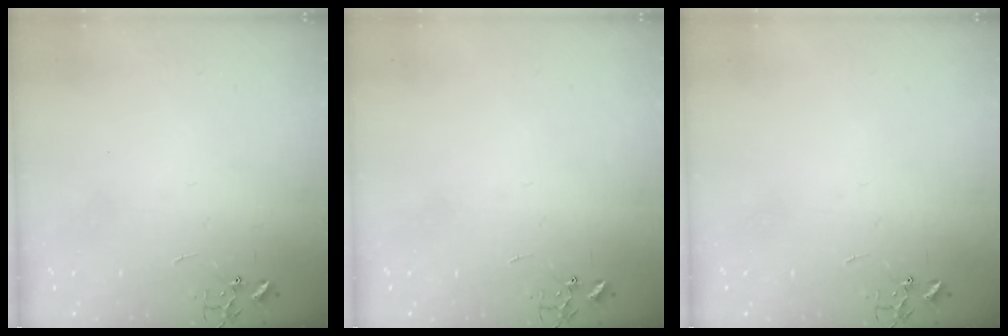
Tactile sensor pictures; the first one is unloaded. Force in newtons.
{"total": 0.0}
{"total": 0.0}